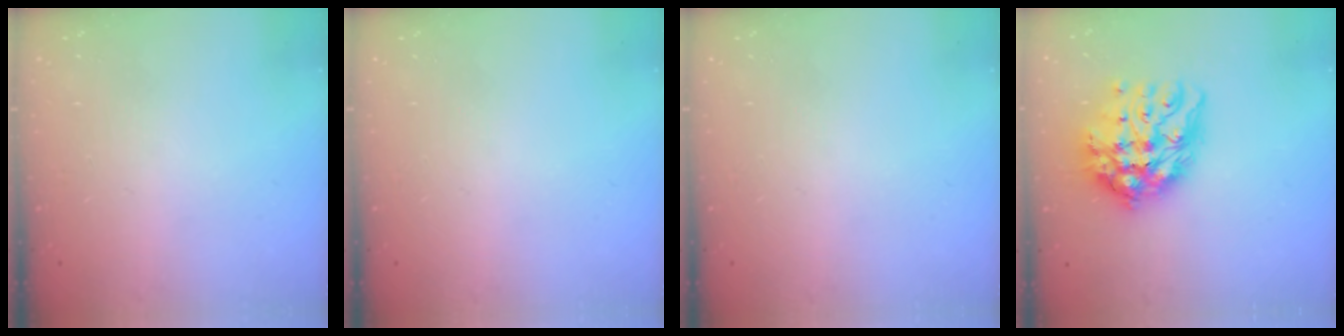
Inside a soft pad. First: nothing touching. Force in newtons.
{"total": 0.0}
{"total": 0.0}
{"total": 17.7, "press": 17.6, "slide": 1.4}